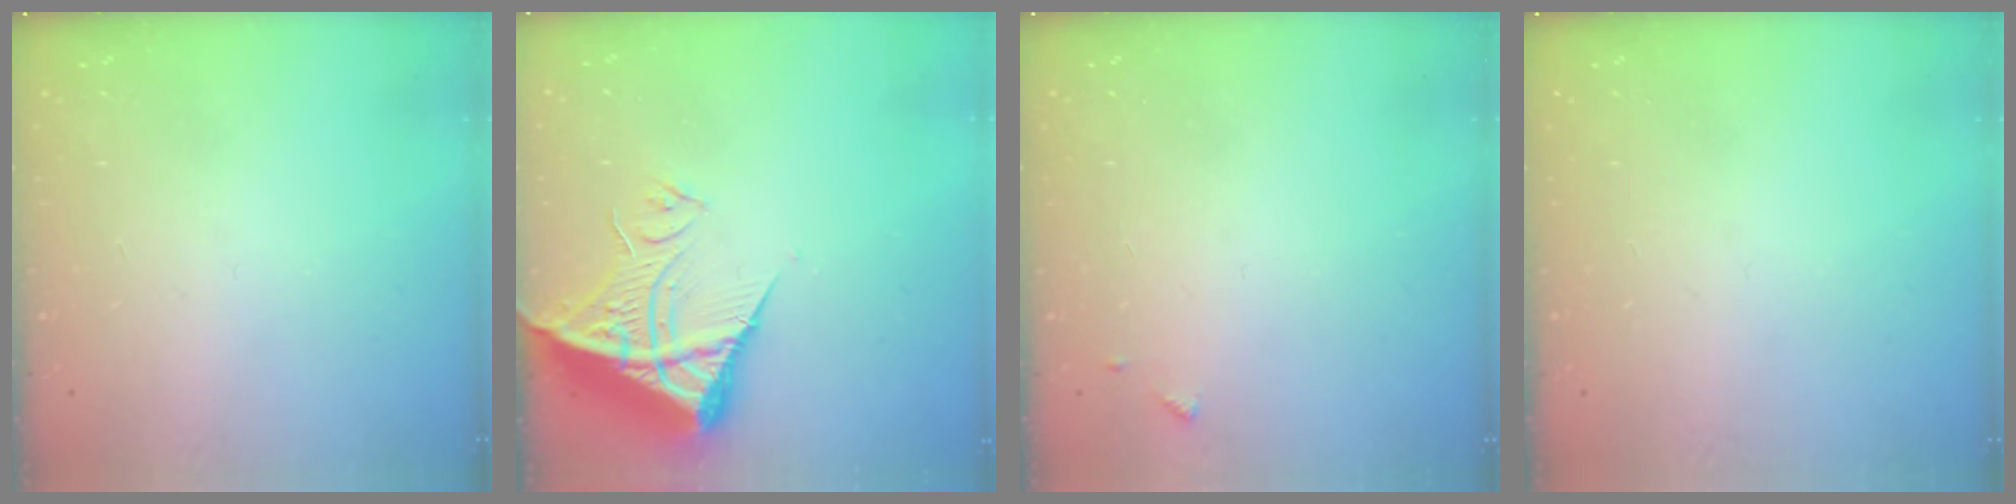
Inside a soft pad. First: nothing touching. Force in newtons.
{"total": 10.6, "press": 10.5, "slide": 1.1}
{"total": 5.1, "press": 5.1, "slide": 0.5}
{"total": 0.0}